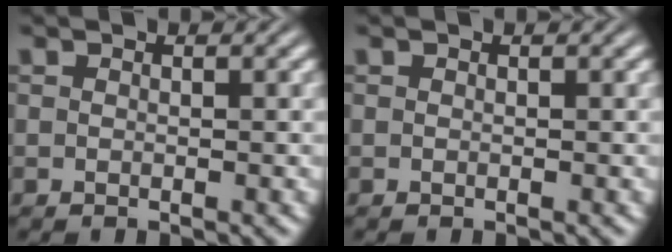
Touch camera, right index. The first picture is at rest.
{"total": 0.0}